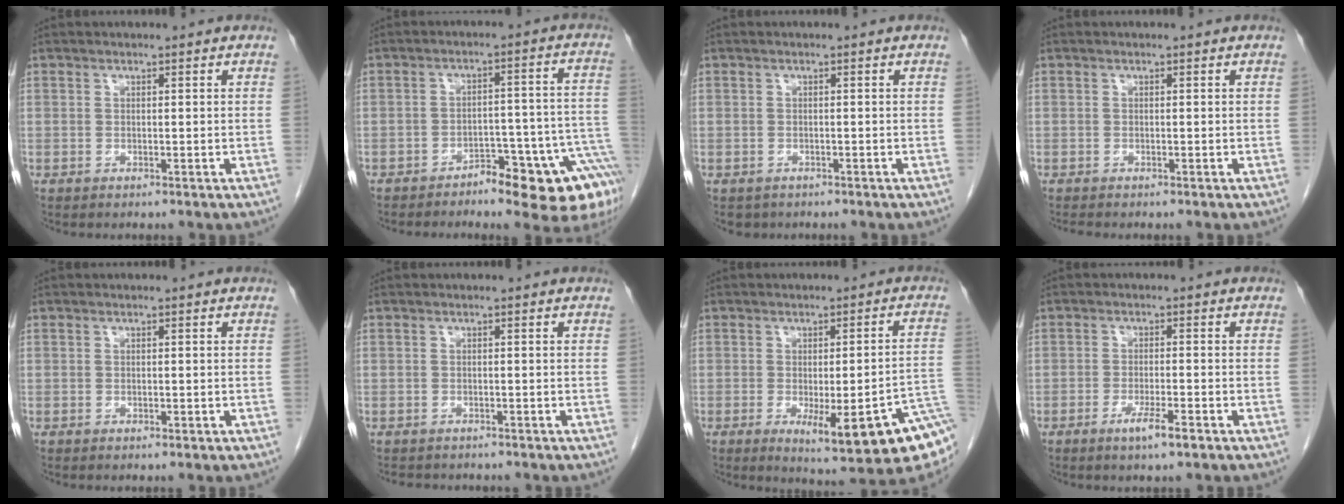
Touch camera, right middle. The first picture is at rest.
{"total": 13.9, "force": [-9.0, 3.6, 9.9], "torque": [-0.047, 0.050, -0.117]}
{"total": 1.8, "force": [-1.4, 1.2, 0.2], "torque": [-0.013, -0.002, -0.017]}
{"total": 0.6, "force": [-0.5, -0.2, 0.1], "torque": [-0.013, -0.006, -0.010]}
{"total": 0.6, "force": [-0.3, 0.3, 0.4], "torque": [-0.008, 0.000, -0.003]}
{"total": 3.7, "force": [-3.3, 1.4, 1.0], "torque": [-0.021, -0.007, -0.041]}
{"total": 15.1, "force": [-6.3, 1.7, 13.5], "torque": [-0.102, -0.002, -0.073]}
{"total": 3.8, "force": [-2.3, 0.2, 3.1], "torque": [-0.057, -0.006, -0.039]}